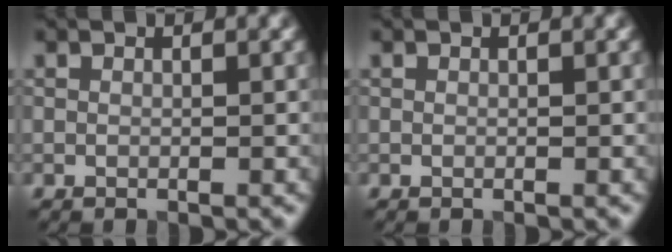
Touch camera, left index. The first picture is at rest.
{"total": 0.0}